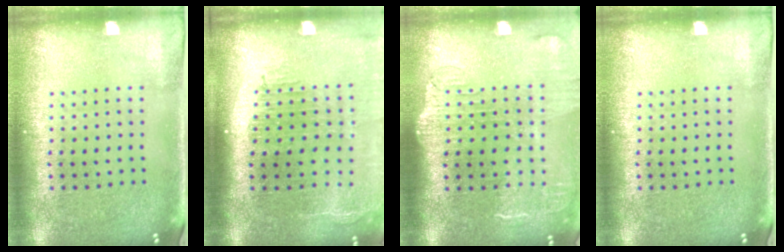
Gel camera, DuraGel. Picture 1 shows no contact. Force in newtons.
{"total": 2.5, "press": 2.0, "slide": 1.5}
{"total": 1.9, "press": 1.5, "slide": 1.2}
{"total": 0.0}